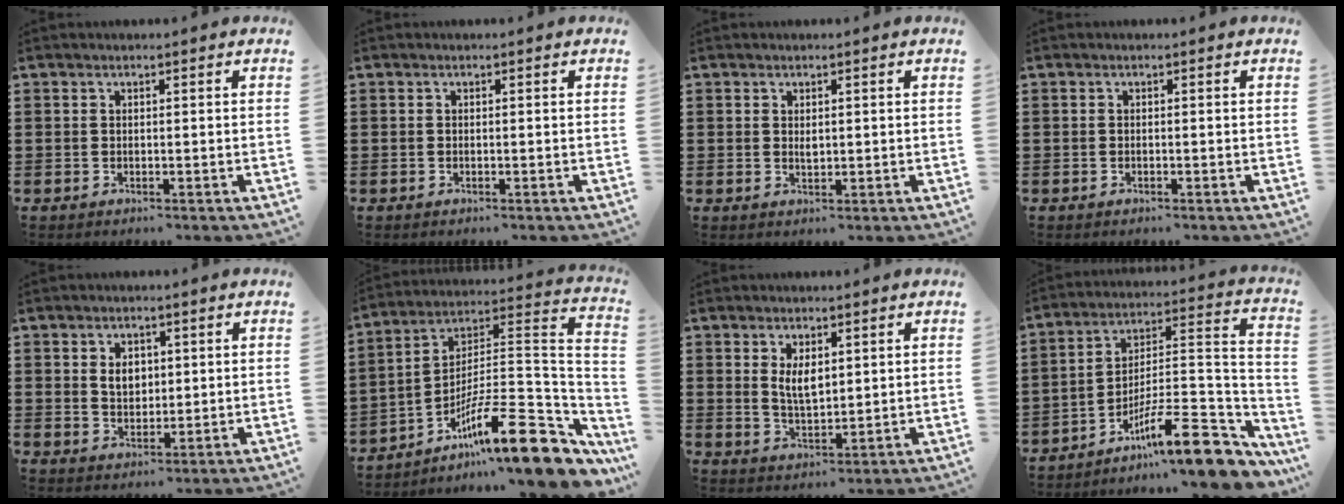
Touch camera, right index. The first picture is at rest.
{"total": 0.0}
{"total": 1.1, "force": [0.5, 0.6, 0.9], "torque": [-0.018, 0.001, 0.009]}
{"total": 0.0}
{"total": 3.6, "force": [0.9, 2.6, 2.3], "torque": [-0.045, 0.008, 0.013]}
{"total": 16.4, "force": [-9.8, 3.4, 12.6], "torque": [-0.198, 0.011, -0.169]}
{"total": 4.1, "force": [1.5, 2.0, 3.3], "torque": [-0.062, 0.001, 0.025]}
{"total": 14.0, "force": [-9.3, 3.4, 9.9], "torque": [-0.137, 0.024, -0.160]}